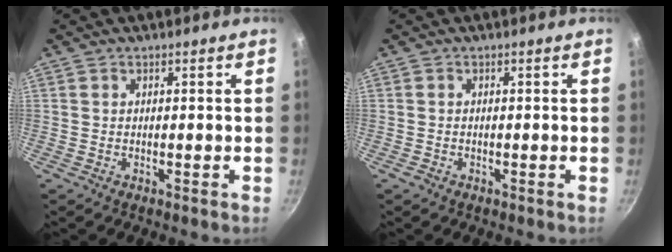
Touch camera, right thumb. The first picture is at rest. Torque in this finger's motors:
{"motor_torque": [-0.25, -0.03, -0.27, 0.15, 0.02]}